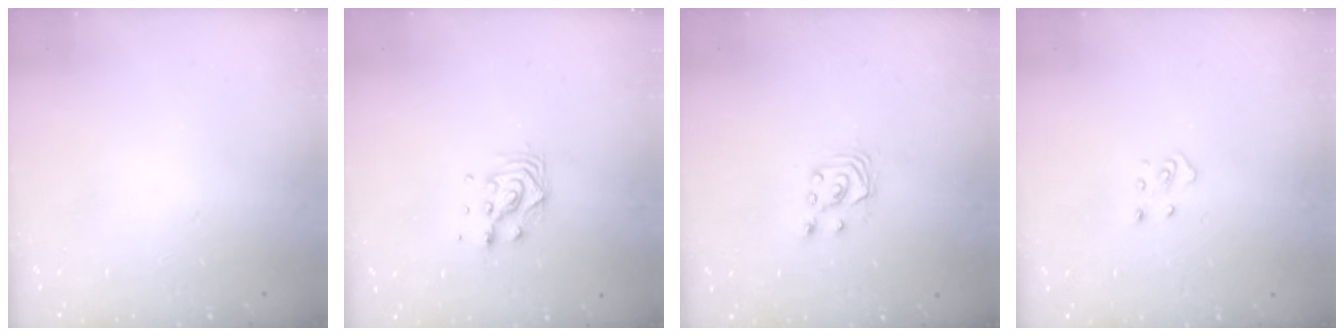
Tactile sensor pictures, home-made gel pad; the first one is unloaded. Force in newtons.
{"total": 7.6, "press": 7.5, "slide": 0.5}
{"total": 2.9, "press": 2.9, "slide": 0.2}
{"total": 3.3, "press": 3.3, "slide": 0.3}